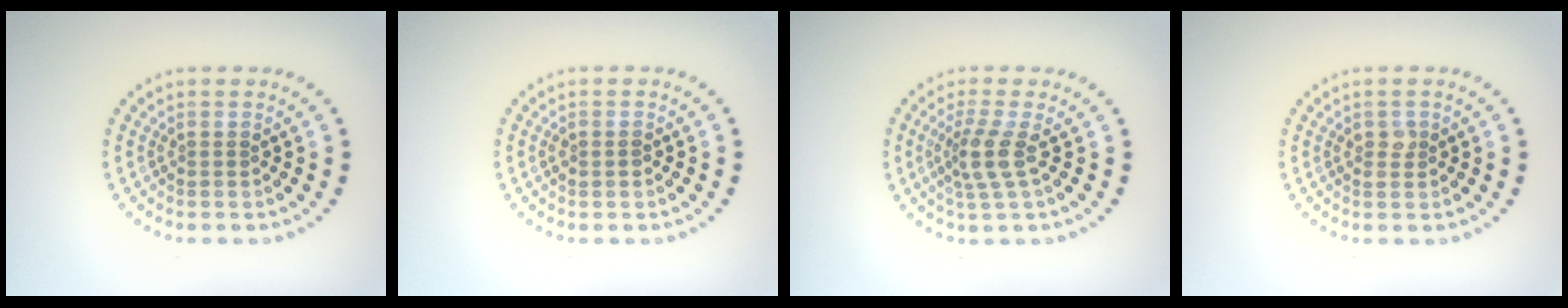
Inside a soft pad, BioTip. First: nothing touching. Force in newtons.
{"total": 0.8, "press": 0.8, "slide": 0.1}
{"total": 2.6, "press": 1.9, "slide": 1.7}
{"total": 1.1, "press": 1.1, "slide": 0.0}